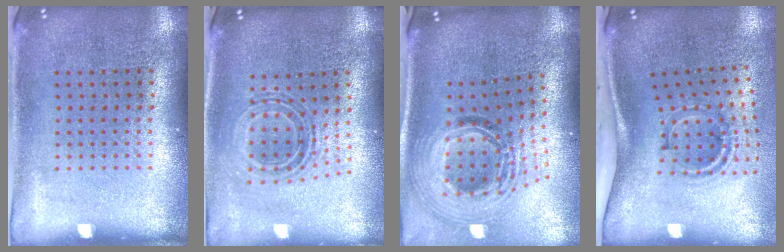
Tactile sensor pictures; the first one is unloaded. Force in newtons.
{"total": 0.7, "press": 0.7, "slide": 0.2}
{"total": 2.2, "press": 1.6, "slide": 1.4}
{"total": 1.7, "press": 1.1, "slide": 1.3}